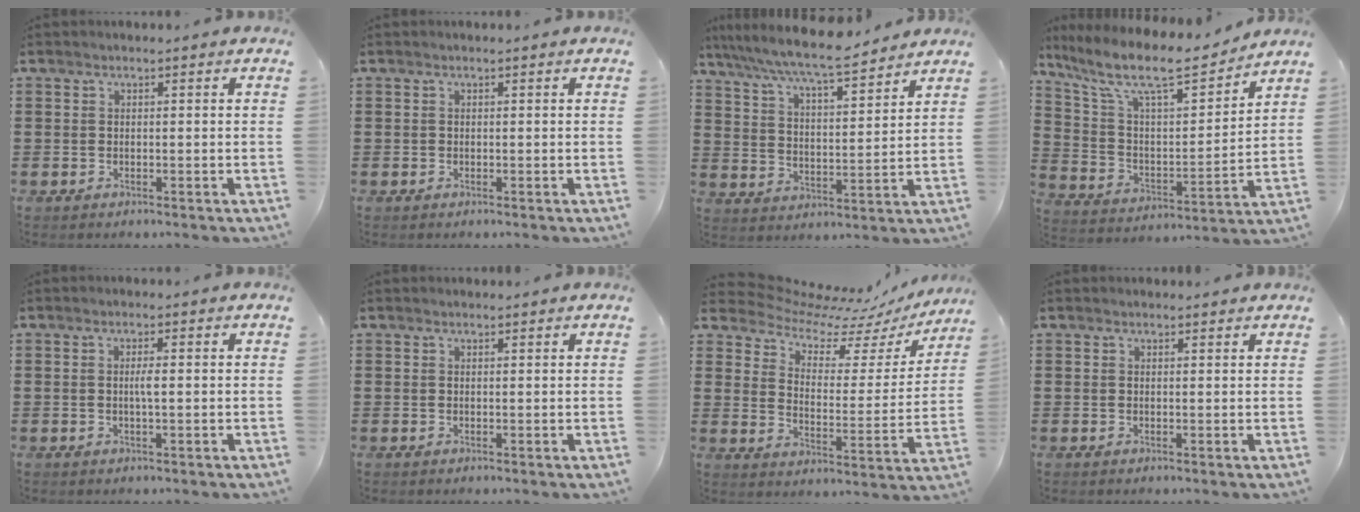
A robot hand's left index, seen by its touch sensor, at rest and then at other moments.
{"total": 0.0}
{"total": 7.5, "force": [6.7, 0.5, 3.4], "torque": [-0.090, -0.035, 0.115]}
{"total": 11.8, "force": [9.6, 2.3, 6.4], "torque": [-0.157, -0.058, 0.162]}
{"total": 1.9, "force": [0.1, 0.2, 1.9], "torque": [-0.038, -0.002, 0.002]}
{"total": 0.6, "force": [0.5, 0.1, 0.1], "torque": [-0.003, 0.000, 0.012]}
{"total": 7.5, "force": [6.7, 2.5, 2.2], "torque": [-0.065, -0.057, 0.111]}
{"total": 0.8, "force": [0.8, 0.2, 0.1], "torque": [-0.003, 0.001, 0.015]}